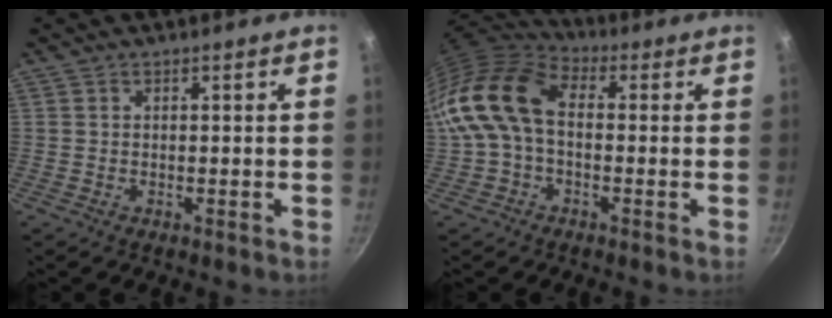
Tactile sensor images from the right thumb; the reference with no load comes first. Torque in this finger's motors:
{"motor_torque": [1.08, 2.40, 1.38, 0.22, 0.33]}